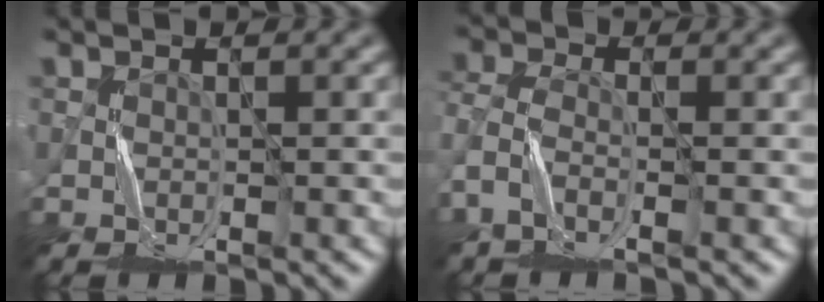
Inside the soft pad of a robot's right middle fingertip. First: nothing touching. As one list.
[{"total": 3.1, "force": [-2.1, 1.3, 1.8], "torque": [-0.053, 0.001, -0.053]}]